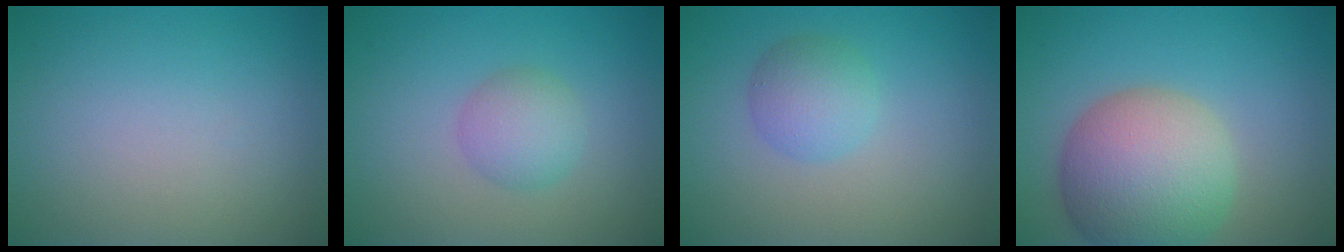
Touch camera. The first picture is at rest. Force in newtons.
{"total": 2.6, "press": 2.6, "slide": 0.1}
{"total": 2.8, "press": 2.8, "slide": 0.1}
{"total": 9.3, "press": 9.3, "slide": 0.6}